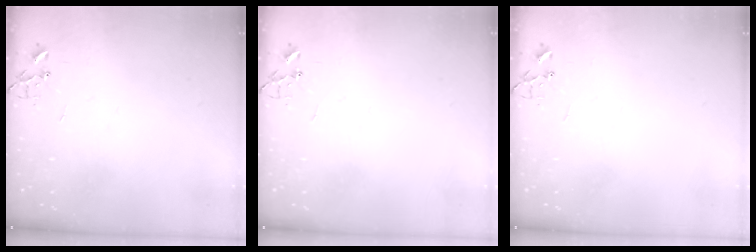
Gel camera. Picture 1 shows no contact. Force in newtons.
{"total": 0.0}
{"total": 0.0}